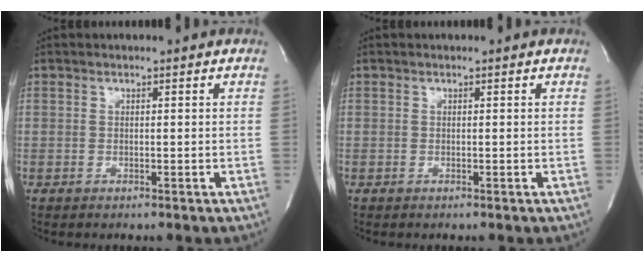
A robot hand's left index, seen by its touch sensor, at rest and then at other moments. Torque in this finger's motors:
{"motor_torque": [0.00, 0.00, -0.06, 0.00]}